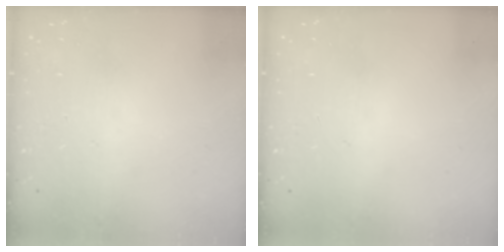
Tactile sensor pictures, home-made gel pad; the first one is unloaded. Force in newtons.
{"total": 0.0}